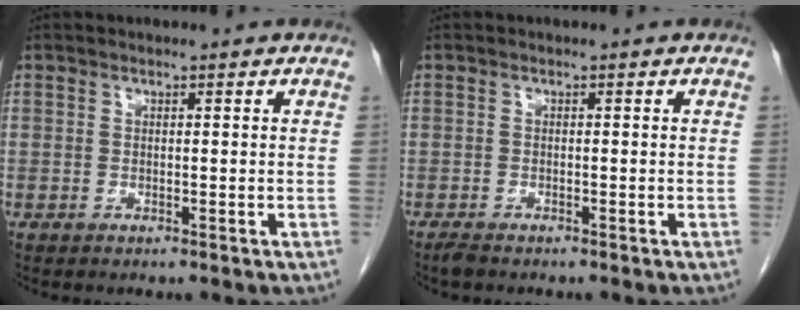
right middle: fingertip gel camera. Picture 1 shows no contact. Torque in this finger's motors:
{"motor_torque": [0.37, -0.31, 0.03, 0.04]}